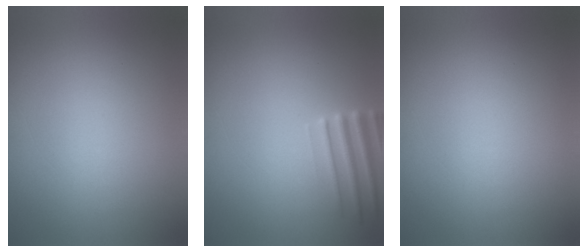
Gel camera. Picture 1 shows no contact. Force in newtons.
{"total": 2.8}
{"total": 0.0}